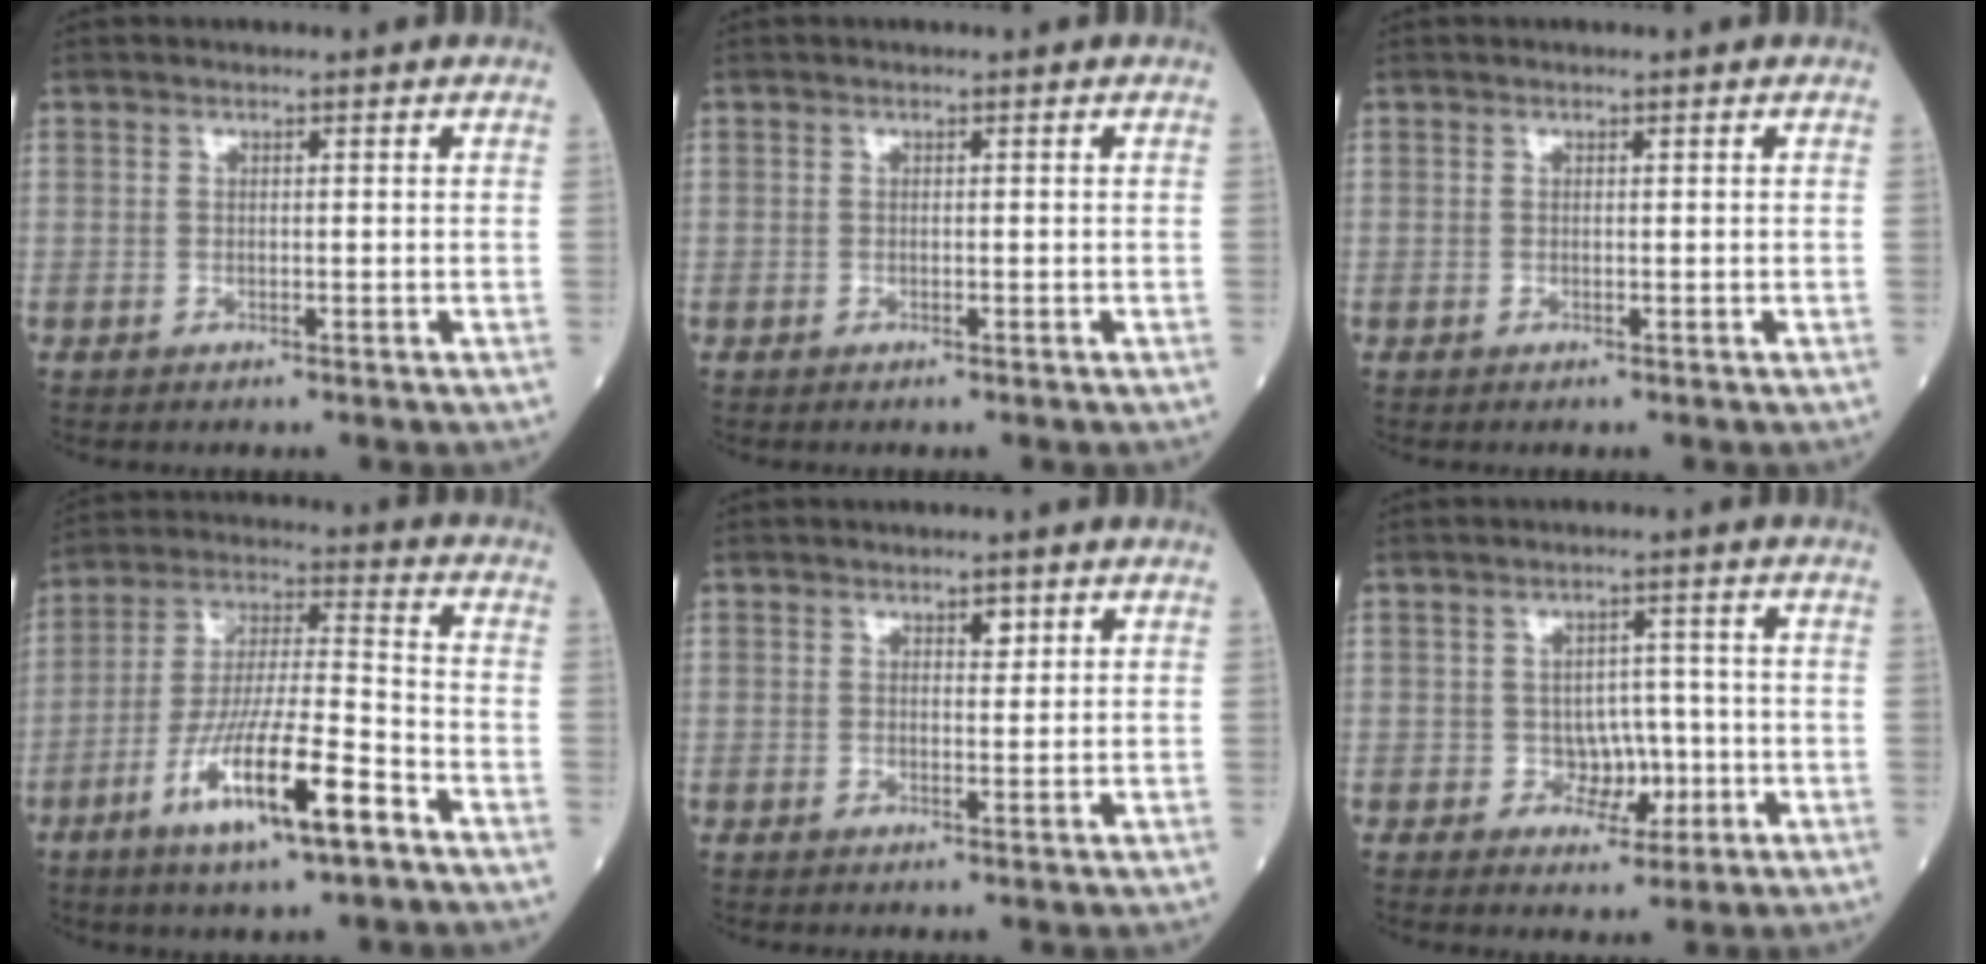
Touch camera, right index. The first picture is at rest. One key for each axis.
{"total": 0.0}
{"total": 0.0}
{"total": 14.4, "fx": -7.4, "fy": 1.6, "fz": 12.3, "tx": -0.230, "ty": -0.015, "tz": -0.133}
{"total": 1.6, "fx": 0.9, "fy": 0.7, "fz": 1.1, "tx": -0.013, "ty": 0.000, "tz": 0.013}
{"total": 4.3, "fx": -0.9, "fy": 3.5, "fz": 2.4, "tx": -0.019, "ty": 0.009, "tz": -0.008}